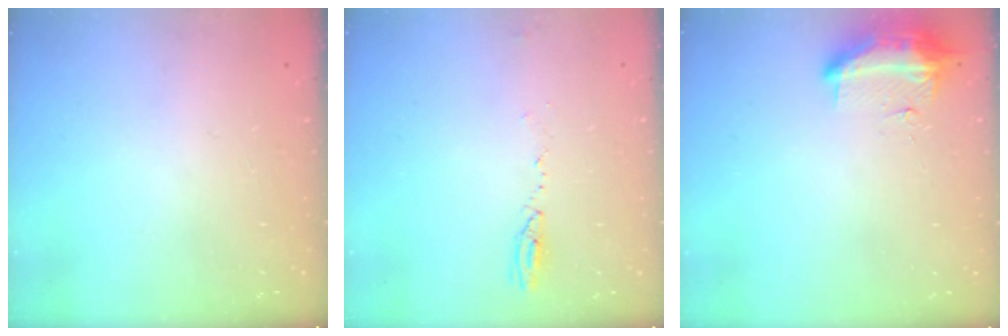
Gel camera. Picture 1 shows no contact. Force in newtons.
{"total": 3.9, "press": 3.8, "slide": 1.2}
{"total": 19.3, "press": 12.1, "slide": 15.1}